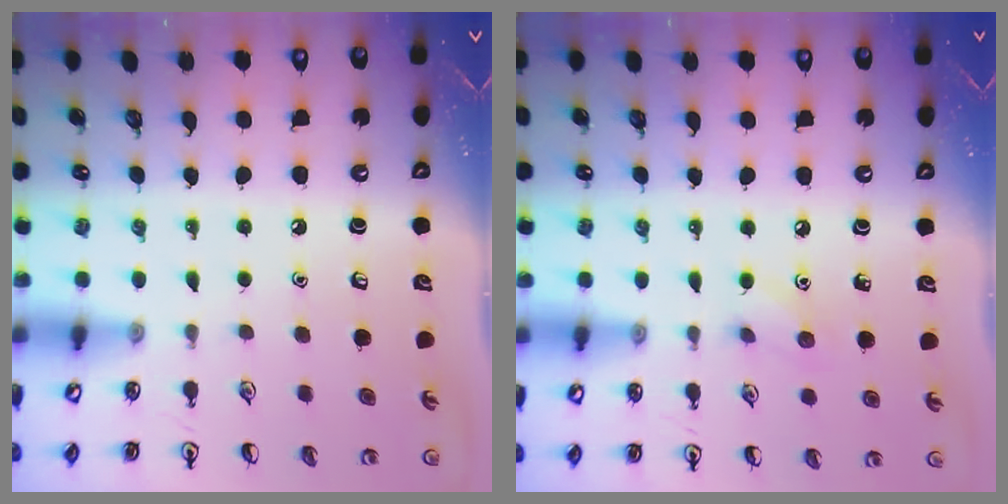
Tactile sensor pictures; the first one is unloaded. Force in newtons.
{"total": 5.1, "press": 4.9, "slide": 1.4}